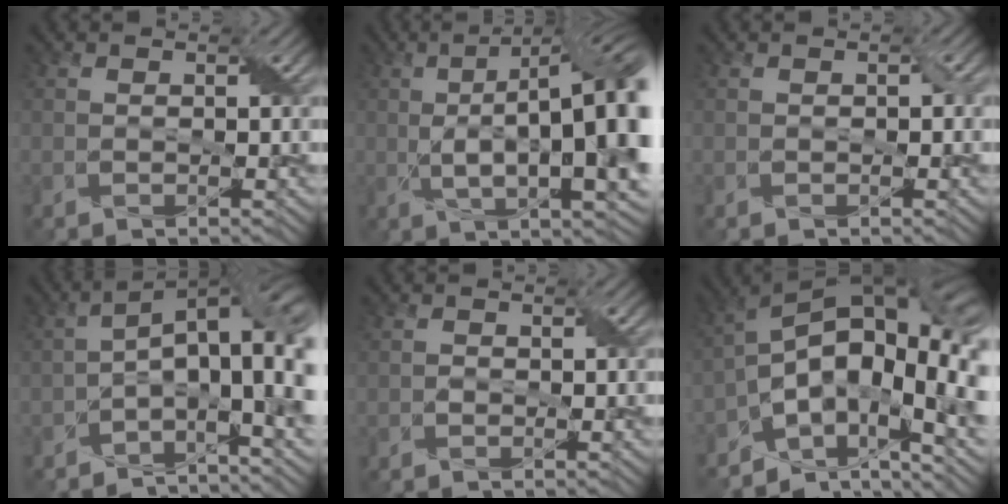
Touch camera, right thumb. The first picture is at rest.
{"total": 17.1, "force": [1.0, 5.7, 16.1], "torque": [-0.227, 0.015, 0.013]}
{"total": 1.1, "force": [0.0, 0.5, 0.9], "torque": [-0.015, 0.002, 0.001]}
{"total": 11.4, "force": [-1.5, 4.7, 10.3], "torque": [-0.157, 0.006, -0.029]}
{"total": 0.9, "force": [-0.2, 0.6, 0.7], "torque": [-0.013, 0.000, -0.004]}
{"total": 16.1, "force": [-4.0, 8.0, 13.3], "torque": [-0.214, -0.010, -0.070]}